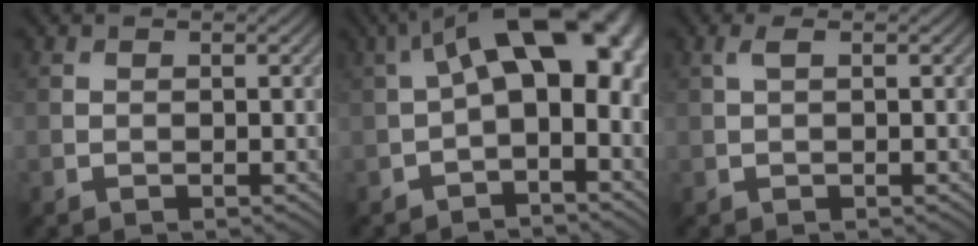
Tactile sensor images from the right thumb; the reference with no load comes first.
{"total": 11.9, "force": [0.8, 6.3, 10.1], "torque": [-0.167, 0.011, 0.011]}
{"total": 1.0, "force": [0.4, 0.2, 0.9], "torque": [-0.023, 0.004, 0.009]}